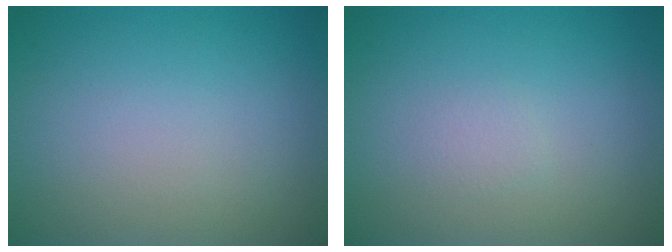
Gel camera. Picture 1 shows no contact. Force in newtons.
{"total": 0.7, "press": 0.7, "slide": 0.0}